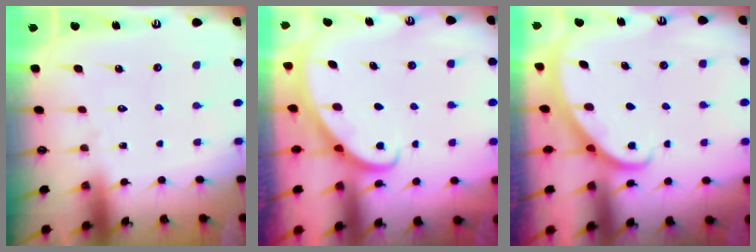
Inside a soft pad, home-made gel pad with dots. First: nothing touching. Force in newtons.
{"total": 2.8, "press": 2.8, "slide": 0.2}
{"total": 2.3, "press": 2.3, "slide": 0.2}